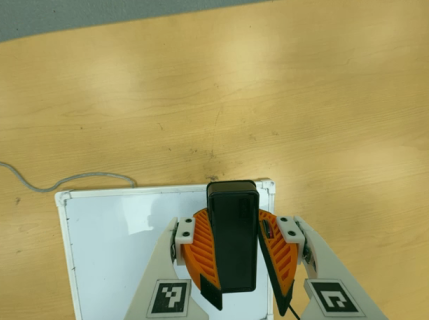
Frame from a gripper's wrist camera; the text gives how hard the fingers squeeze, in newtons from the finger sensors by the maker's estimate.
{"total": 10.0, "left": 10.1, "right": 9.9}